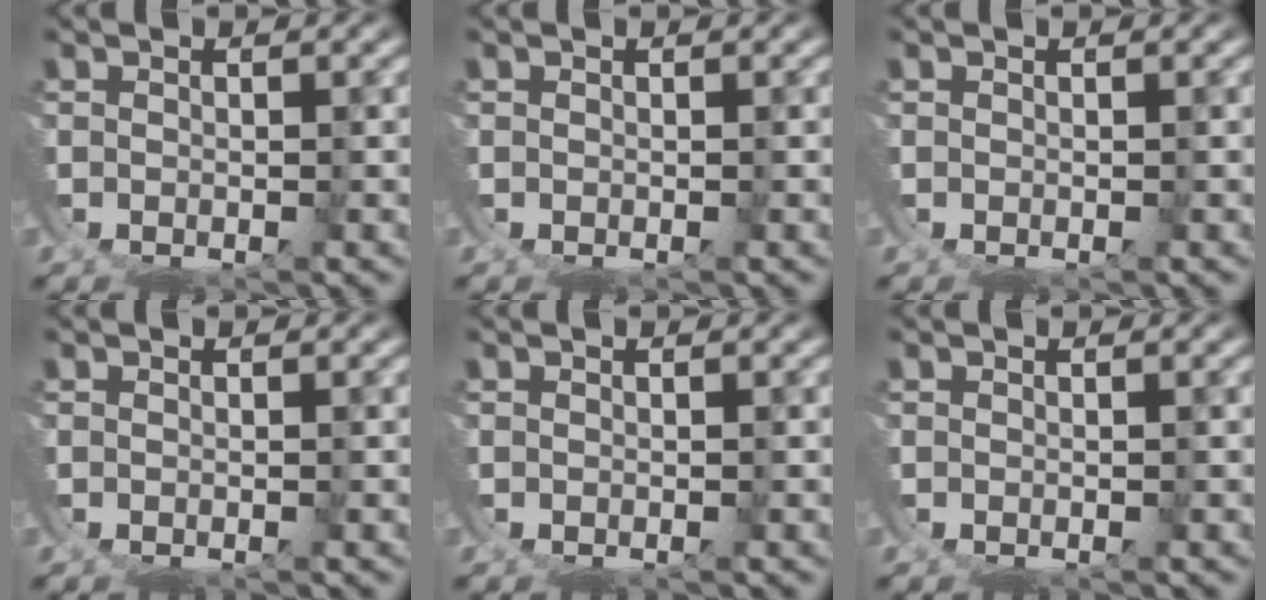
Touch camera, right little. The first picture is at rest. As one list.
[{"total": 0.0}, {"total": 0.0}, {"total": 0.0}, {"total": 0.0}, {"total": 0.0}]